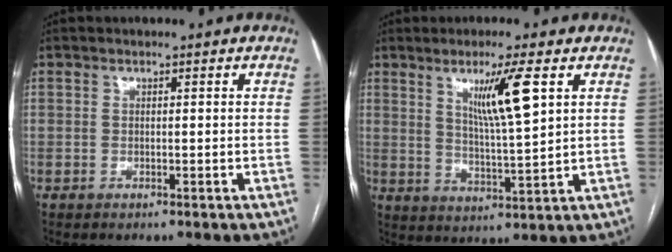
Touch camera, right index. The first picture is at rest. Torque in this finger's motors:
{"motor_torque": [0.28, 0.23, 0.21, 0.11]}